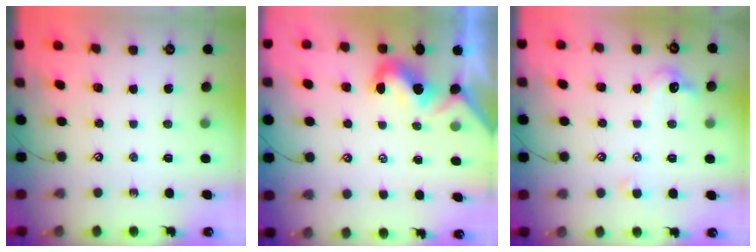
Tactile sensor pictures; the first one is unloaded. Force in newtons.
{"total": 2.2, "press": 2.1, "slide": 0.6}
{"total": 2.6, "press": 2.5, "slide": 0.5}